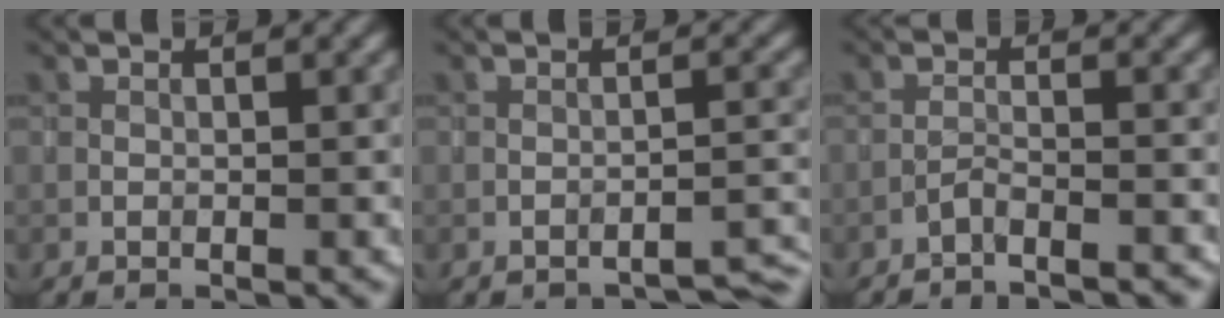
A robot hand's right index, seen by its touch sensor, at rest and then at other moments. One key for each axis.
{"total": 2.8, "fx": -2.6, "fy": 0.2, "fz": 0.8, "tx": -0.007, "ty": 0.001, "tz": -0.036}
{"total": 1.8, "fx": -1.7, "fy": -0.1, "fz": 0.6, "tx": -0.006, "ty": 0.002, "tz": -0.034}